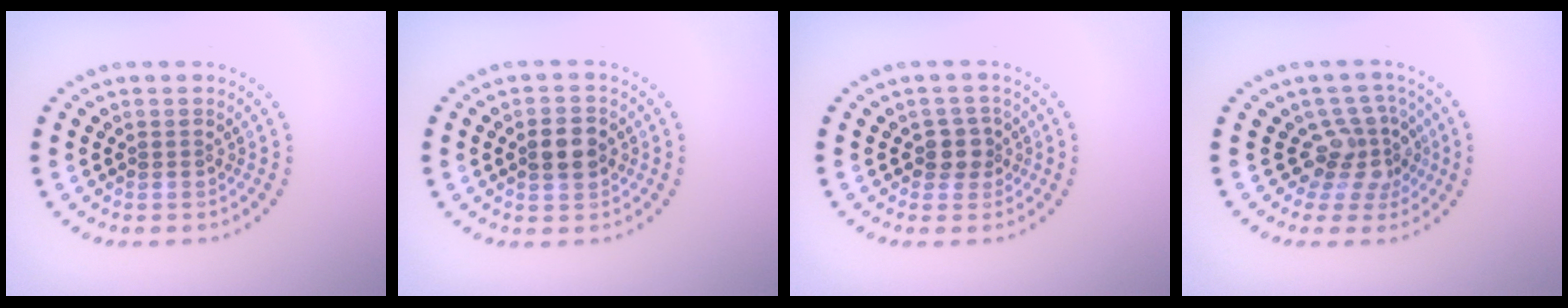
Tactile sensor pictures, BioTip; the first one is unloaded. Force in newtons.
{"total": 3.0, "press": 3.0, "slide": 0.1}
{"total": 2.1, "press": 1.7, "slide": 1.2}
{"total": 3.5, "press": 2.6, "slide": 2.3}